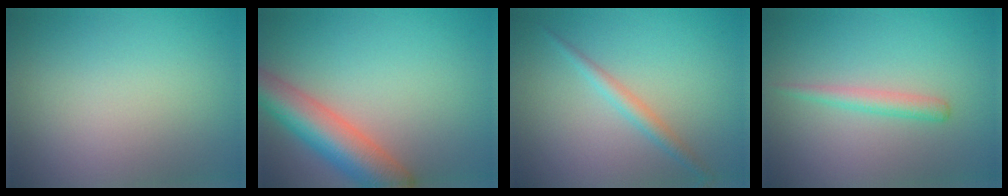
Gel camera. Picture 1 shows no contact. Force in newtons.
{"total": 7.3, "press": 7.3, "slide": 0.5}
{"total": 1.8, "press": 1.8, "slide": 0.0}
{"total": 1.7, "press": 1.7, "slide": 0.1}